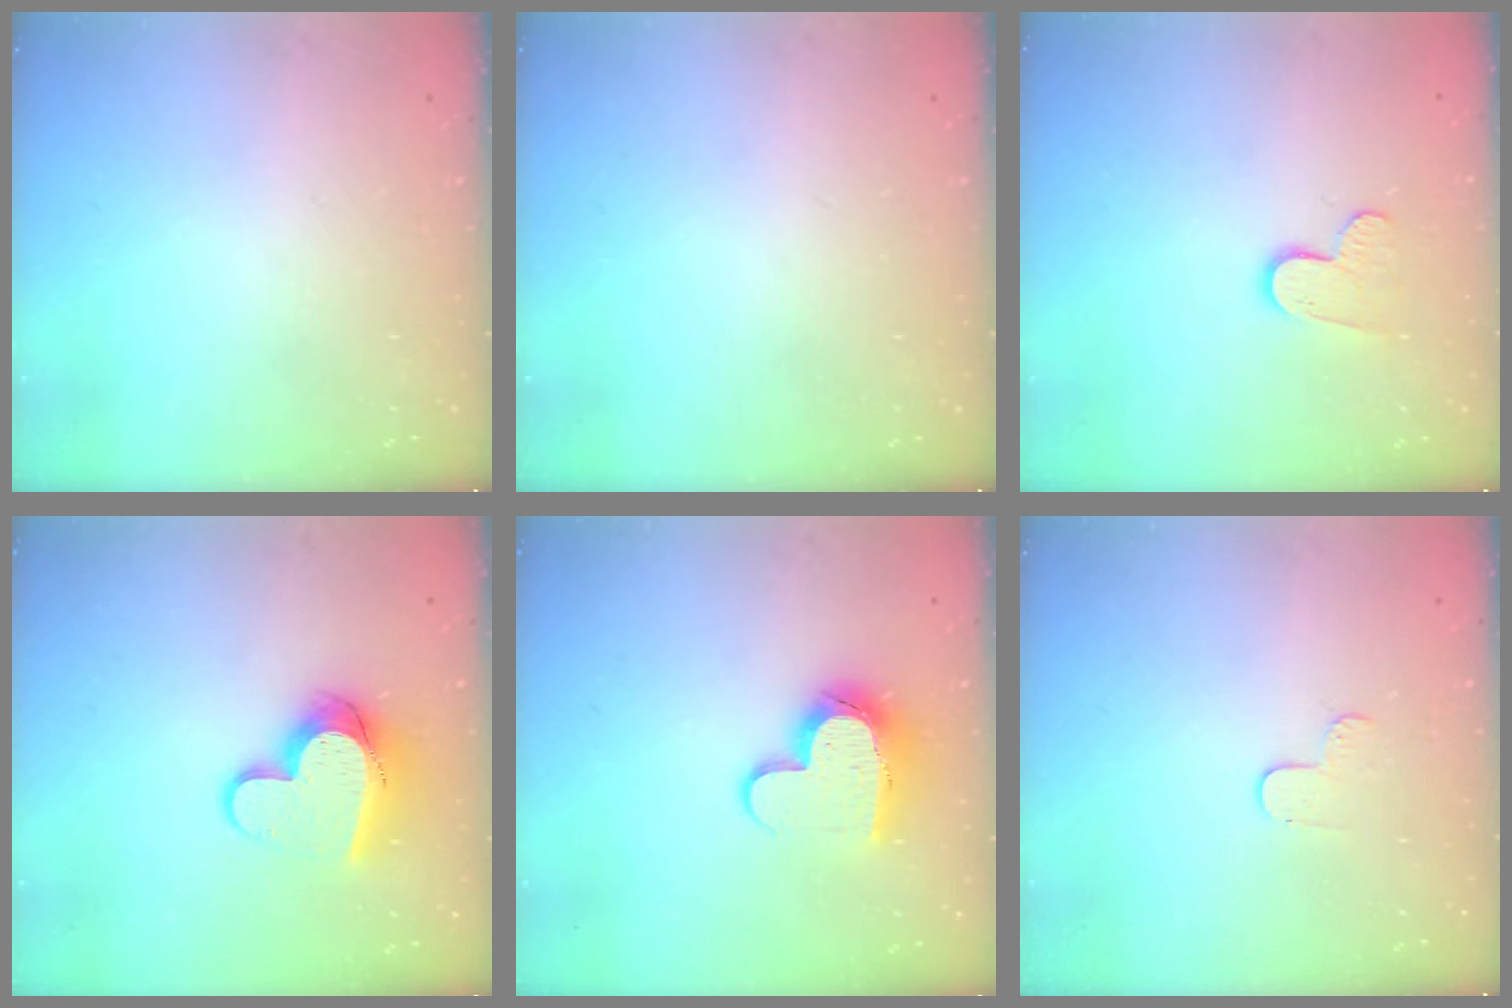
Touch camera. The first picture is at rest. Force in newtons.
{"total": 0.0}
{"total": 7.8, "press": 7.7, "slide": 0.6}
{"total": 12.7, "press": 12.7, "slide": 1.4}
{"total": 11.7, "press": 11.7, "slide": 1.0}
{"total": 4.1, "press": 4.0, "slide": 0.4}